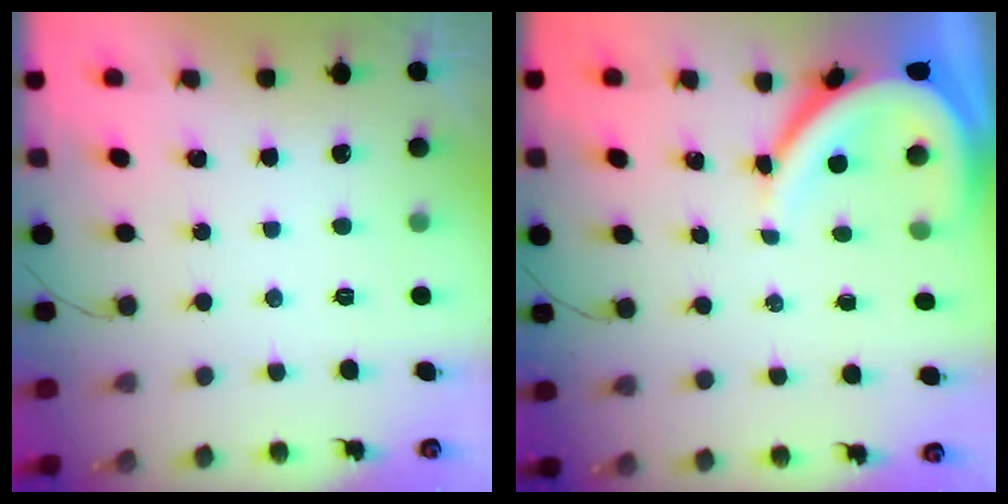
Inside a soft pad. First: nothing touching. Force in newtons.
{"total": 9.6, "press": 9.5, "slide": 1.2}